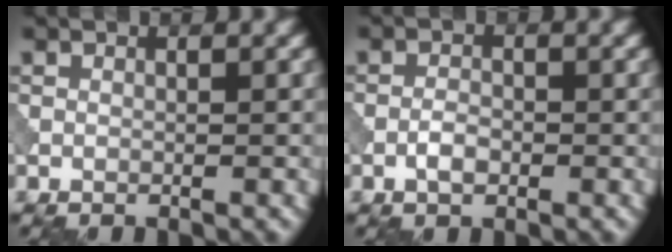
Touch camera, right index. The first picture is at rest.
{"total": 1.7, "force": [-0.7, 0.8, 1.3], "torque": [-0.024, 0.002, -0.018]}